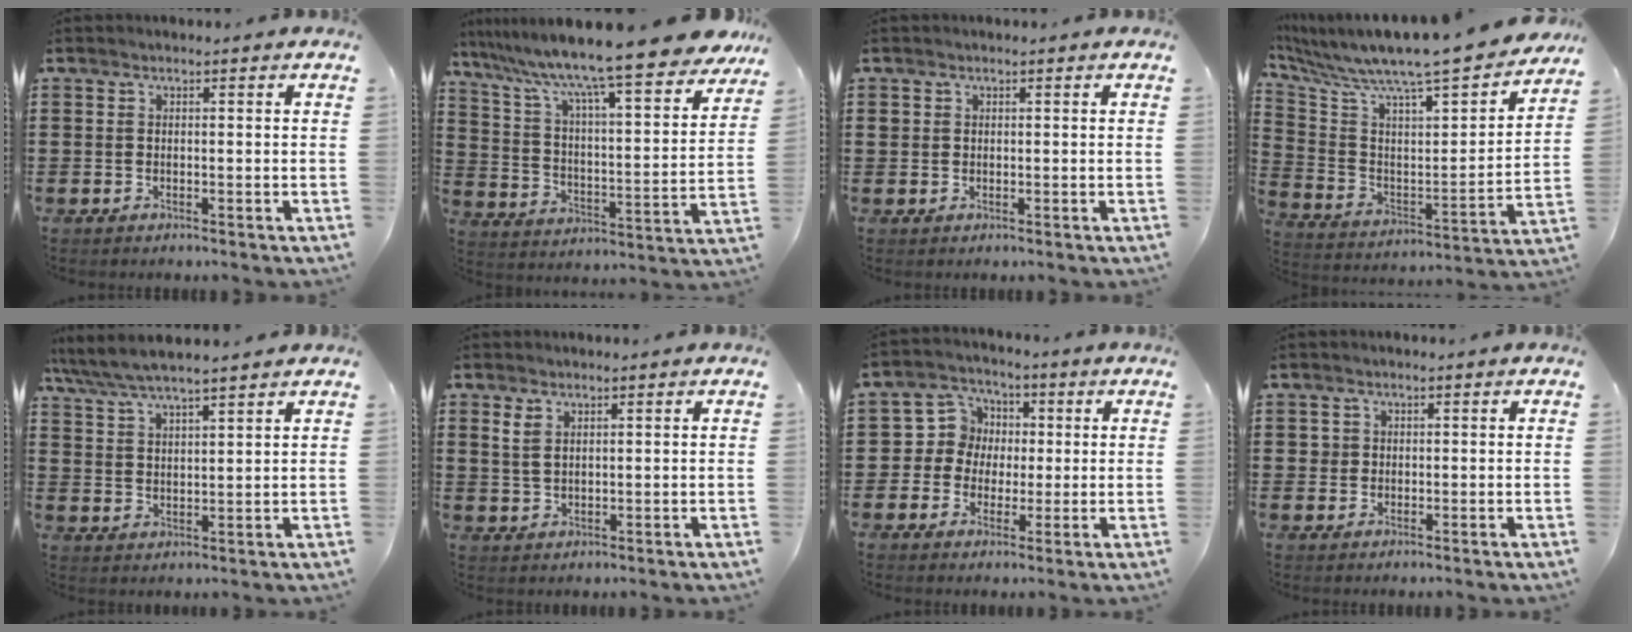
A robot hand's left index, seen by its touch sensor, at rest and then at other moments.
{"total": 11.7, "force": [10.1, -0.1, 6.0], "torque": [-0.156, -0.072, 0.166]}
{"total": 0.9, "force": [0.4, 0.8, 0.2], "torque": [-0.008, 0.005, 0.008]}
{"total": 8.5, "force": [7.7, 0.3, 3.6], "torque": [-0.101, -0.079, 0.120]}
{"total": 5.2, "force": [4.7, 0.6, 2.2], "torque": [-0.058, -0.017, 0.083]}
{"total": 2.3, "force": [1.4, 1.2, 1.5], "torque": [-0.034, 0.004, 0.025]}
{"total": 6.2, "force": [0.4, 6.0, 1.5], "torque": [-0.057, 0.018, 0.005]}
{"total": 1.4, "force": [0.4, 1.4, 0.3], "torque": [-0.009, 0.007, 0.007]}